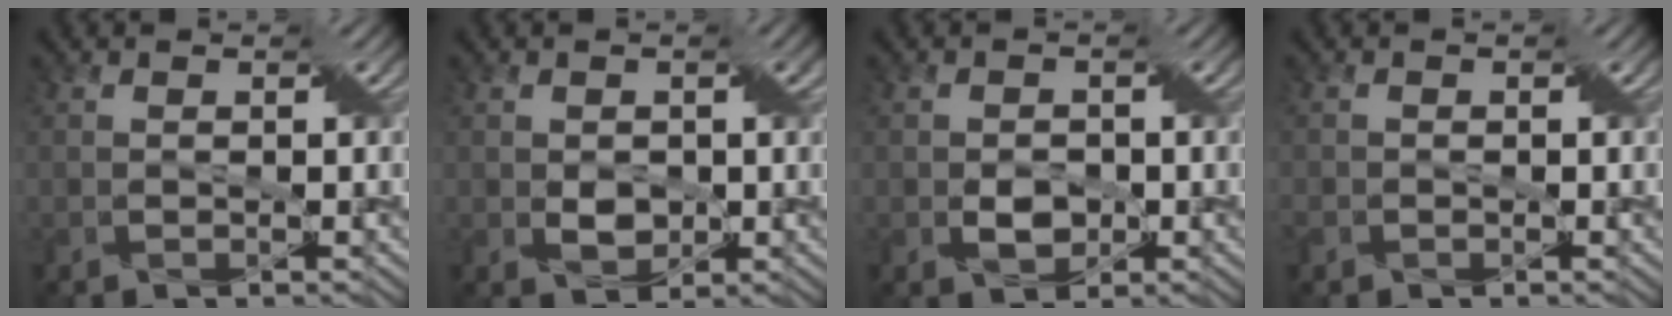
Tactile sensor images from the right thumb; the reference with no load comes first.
{"total": 2.4, "force": [-0.1, 1.9, 1.5], "torque": [-0.036, -0.003, -0.001]}
{"total": 2.4, "force": [-0.7, 1.8, 1.3], "torque": [-0.028, -0.002, -0.011]}
{"total": 1.1, "force": [-0.5, 0.9, 0.2], "torque": [-0.010, -0.002, -0.009]}